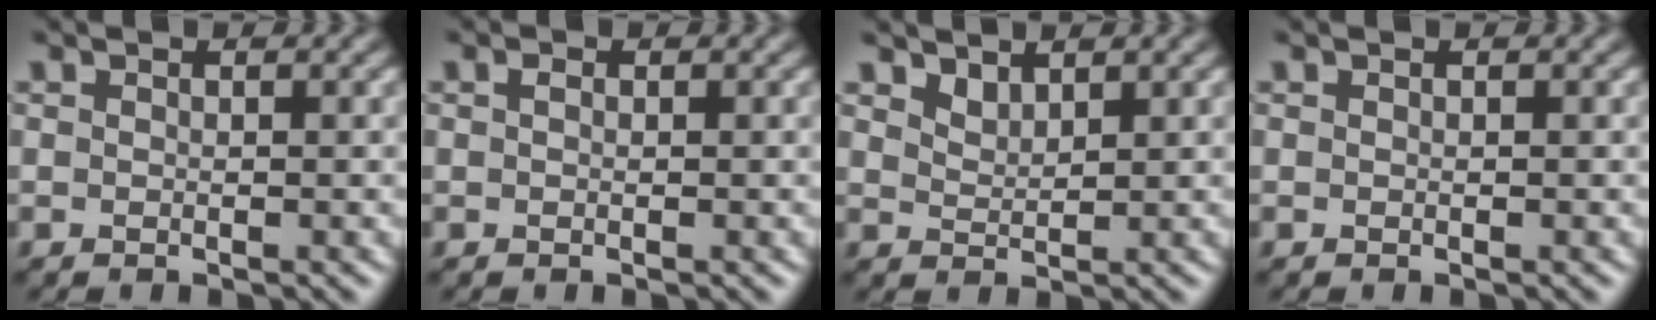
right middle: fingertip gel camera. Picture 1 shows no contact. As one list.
[{"total": 0.6, "force": [0.0, 0.5, 0.4], "torque": [-0.008, -0.001, 0.001]}, {"total": 1.3, "force": [1.2, 0.5, 0.3], "torque": [-0.009, -0.007, 0.025]}, {"total": 0.0}]